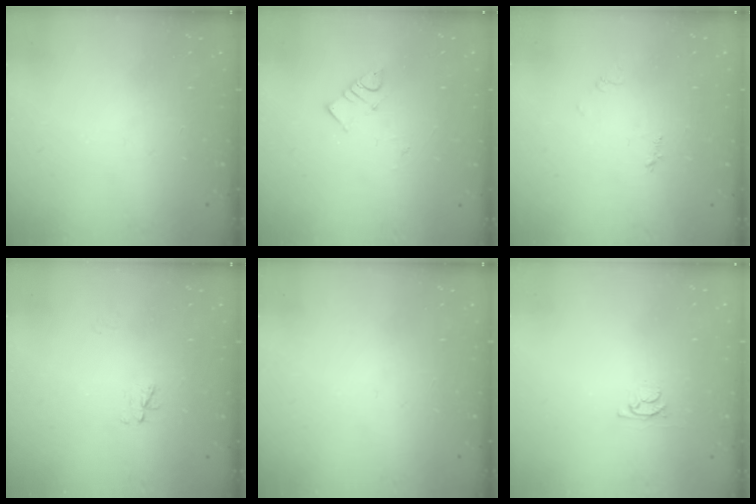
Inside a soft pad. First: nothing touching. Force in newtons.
{"total": 3.9, "press": 3.9, "slide": 0.5}
{"total": 4.1, "press": 4.0, "slide": 0.4}
{"total": 3.0, "press": 3.0, "slide": 0.4}
{"total": 0.0}
{"total": 3.3, "press": 3.3, "slide": 0.5}